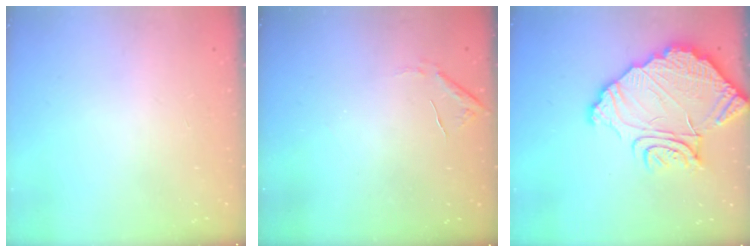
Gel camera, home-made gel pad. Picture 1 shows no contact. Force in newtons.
{"total": 6.3, "press": 6.3, "slide": 0.3}
{"total": 17.2, "press": 17.1, "slide": 1.9}